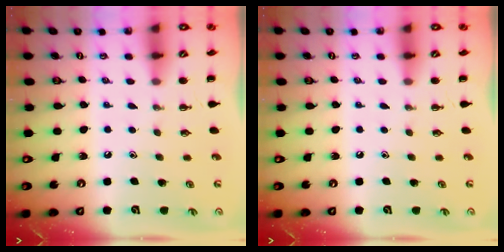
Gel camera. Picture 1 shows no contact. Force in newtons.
{"total": 0.0}